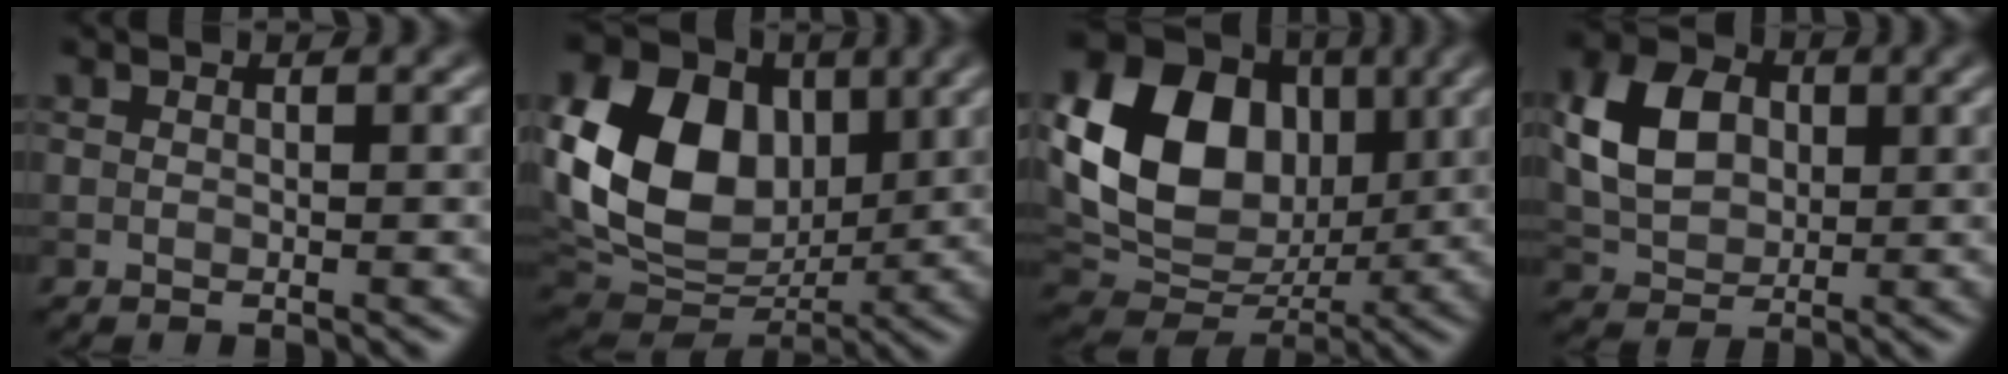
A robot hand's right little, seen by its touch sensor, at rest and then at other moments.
{"total": 12.6, "force": [2.2, 9.1, 8.4], "torque": [-0.173, 0.006, 0.030]}
{"total": 12.7, "force": [2.2, 9.5, 8.1], "torque": [-0.154, 0.003, 0.031]}
{"total": 6.3, "force": [1.0, 4.7, 4.0], "torque": [-0.086, 0.009, 0.017]}